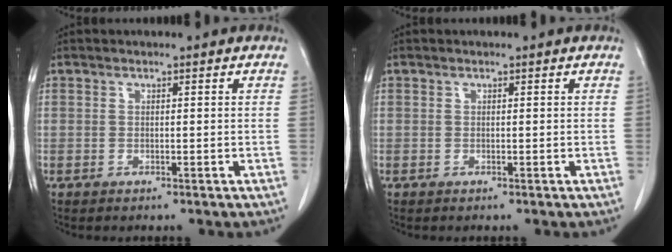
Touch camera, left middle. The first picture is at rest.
{"total": 0.0}